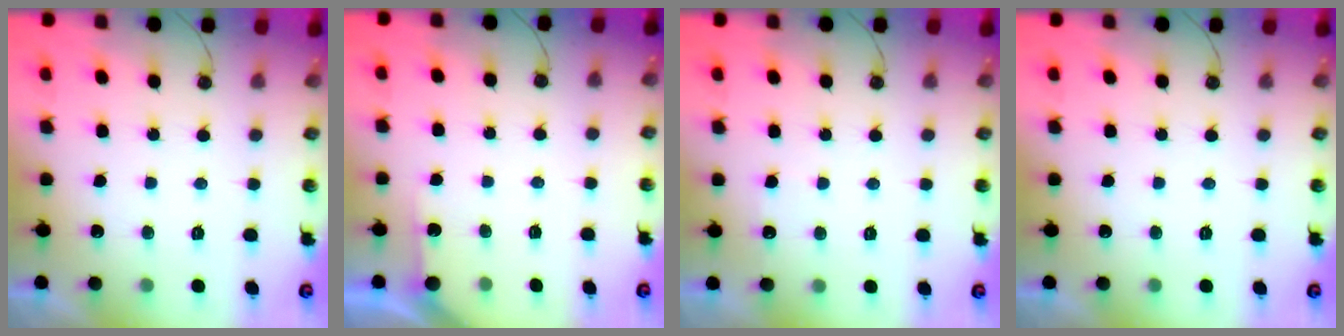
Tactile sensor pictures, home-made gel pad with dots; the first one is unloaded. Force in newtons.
{"total": 2.7, "press": 2.7, "slide": 0.3}
{"total": 4.2, "press": 4.2, "slide": 0.6}
{"total": 0.0}